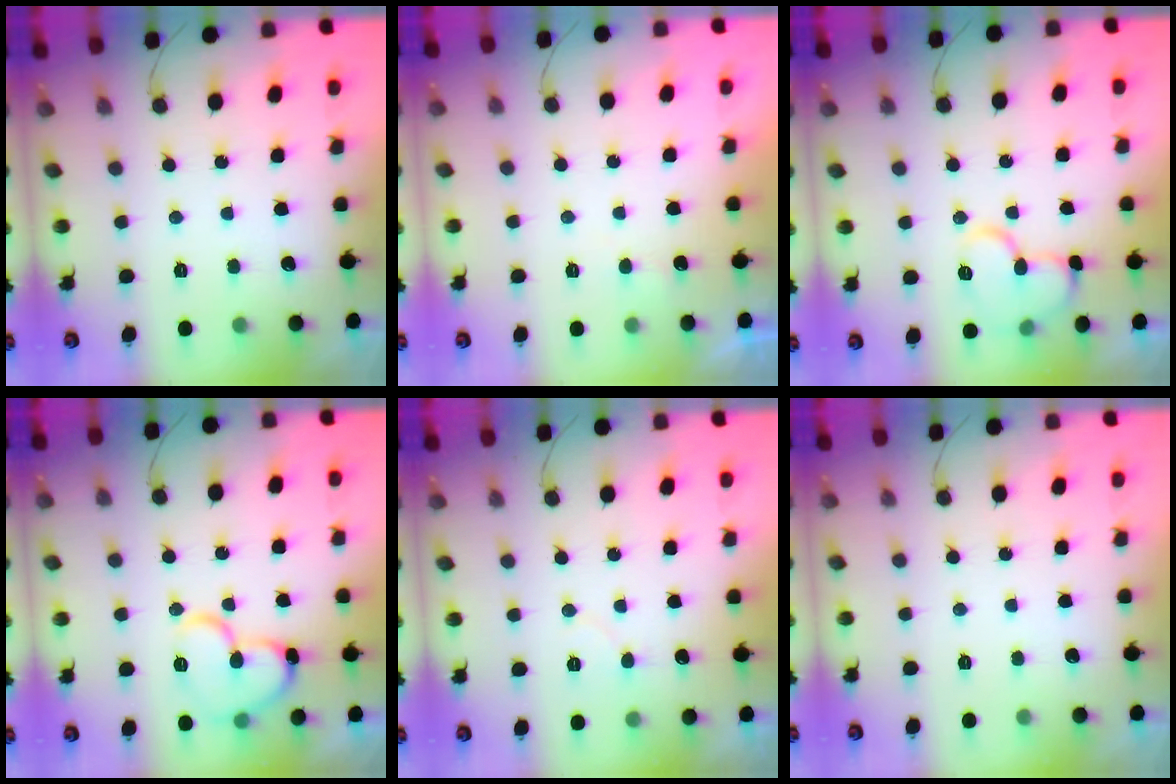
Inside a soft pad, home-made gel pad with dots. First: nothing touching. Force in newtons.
{"total": 2.6, "press": 2.6, "slide": 0.3}
{"total": 10.8, "press": 10.8, "slide": 0.3}
{"total": 13.3, "press": 13.1, "slide": 2.1}
{"total": 4.3, "press": 4.3, "slide": 0.5}
{"total": 0.0}